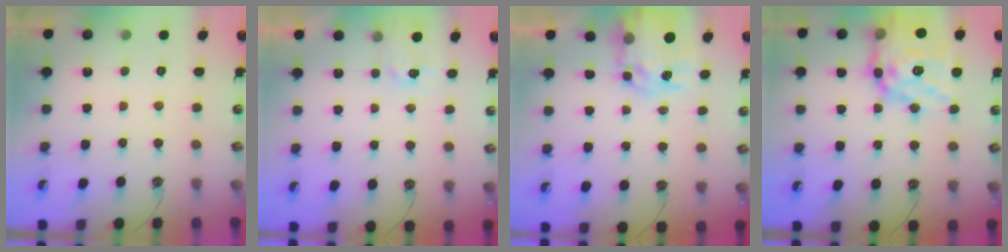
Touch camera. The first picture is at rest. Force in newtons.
{"total": 3.0, "press": 2.9, "slide": 0.5}
{"total": 8.4, "press": 8.4, "slide": 0.6}
{"total": 21.7, "press": 21.6, "slide": 1.8}